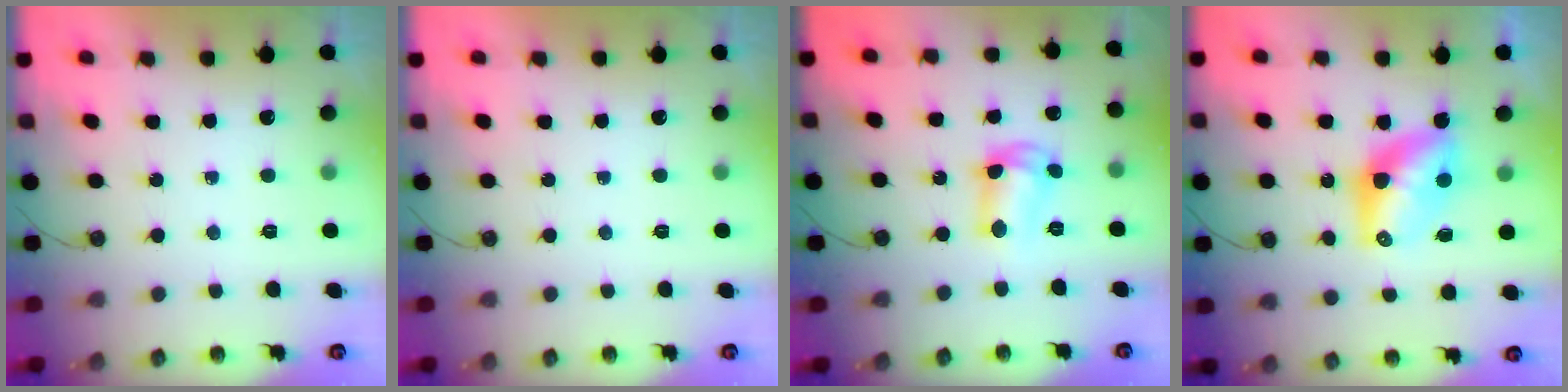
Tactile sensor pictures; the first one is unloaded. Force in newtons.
{"total": 0.0}
{"total": 8.7, "press": 8.6, "slide": 0.6}
{"total": 8.2, "press": 8.2, "slide": 0.7}